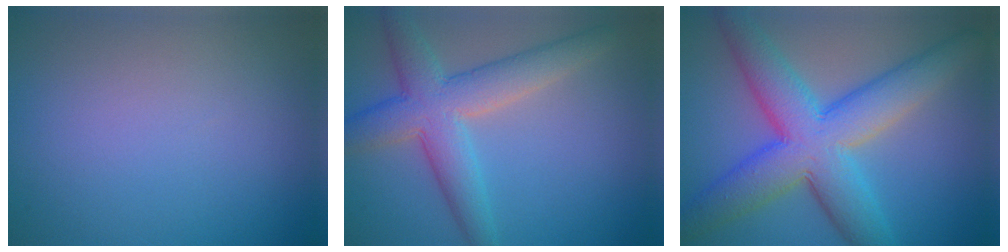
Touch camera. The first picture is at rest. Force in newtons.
{"total": 6.2, "press": 6.2, "slide": 0.2}
{"total": 9.8, "press": 9.8, "slide": 0.2}